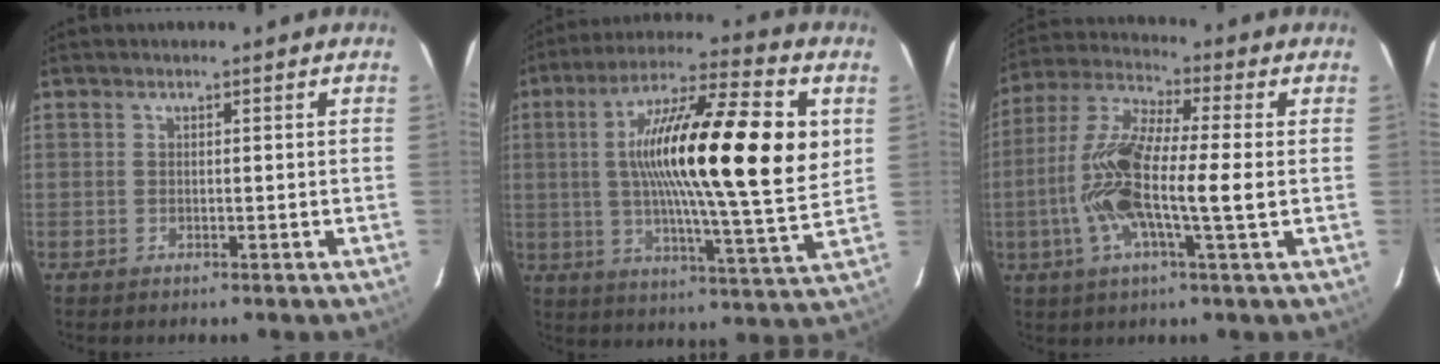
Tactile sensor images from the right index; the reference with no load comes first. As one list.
[{"total": 23.4, "force": [4.0, 2.3, 23.0], "torque": [-0.380, 0.013, 0.047]}, {"total": 14.0, "force": [-1.6, 1.5, 13.8], "torque": [-0.283, 0.007, -0.039]}]